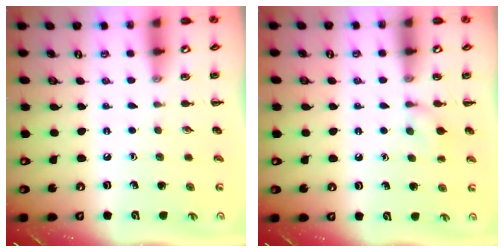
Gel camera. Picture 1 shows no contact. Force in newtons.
{"total": 6.0, "press": 5.8, "slide": 1.6}